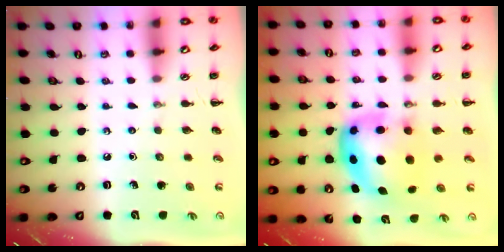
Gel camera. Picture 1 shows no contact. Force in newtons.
{"total": 7.7, "press": 7.5, "slide": 1.9}